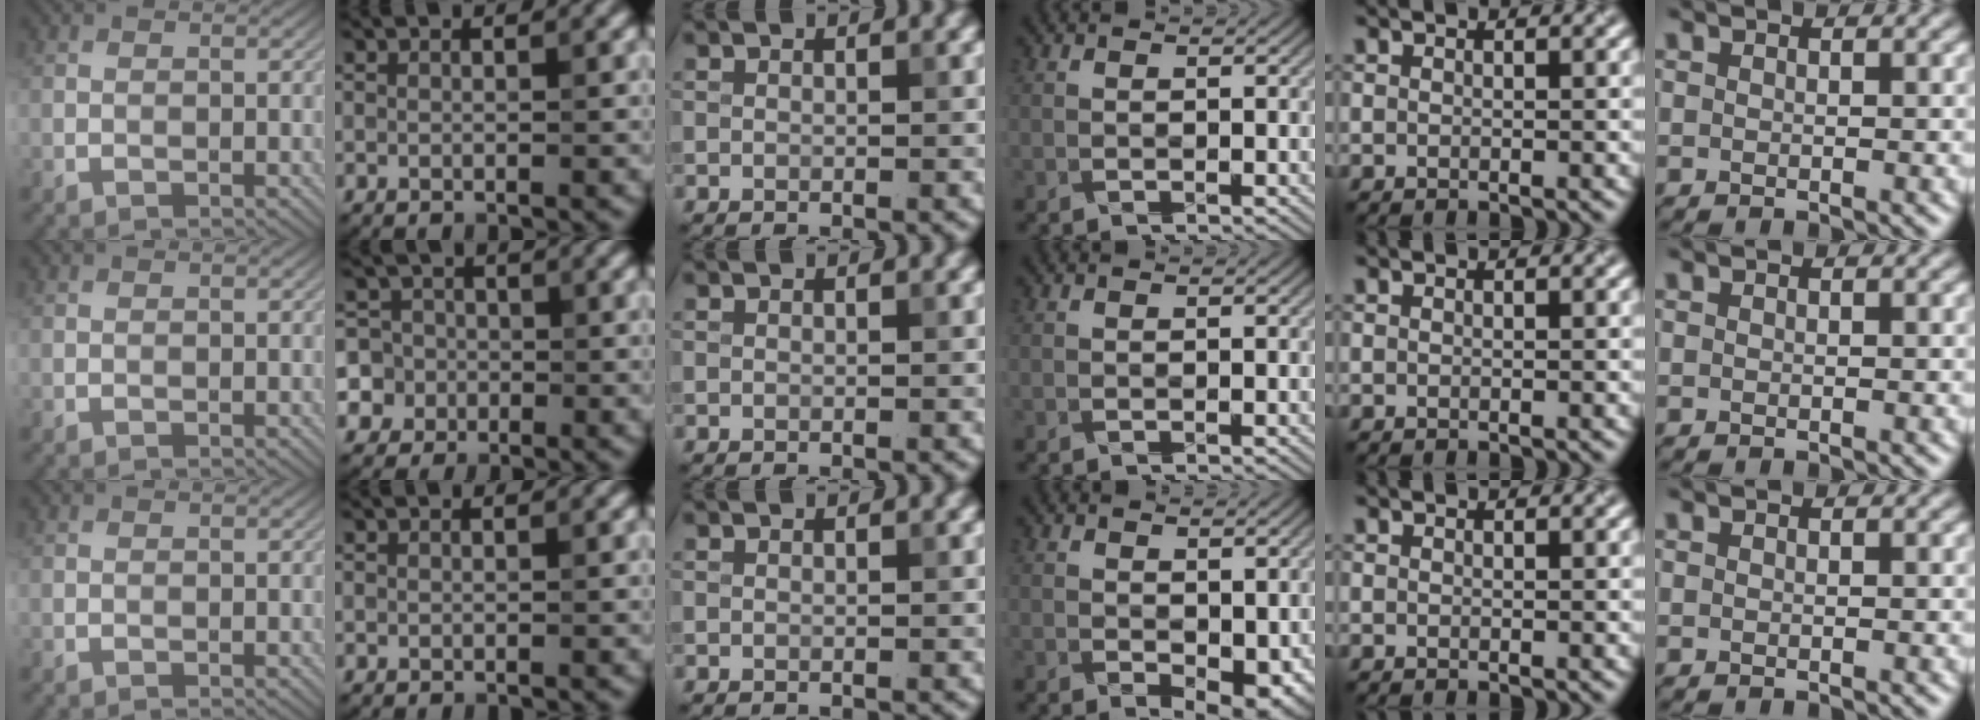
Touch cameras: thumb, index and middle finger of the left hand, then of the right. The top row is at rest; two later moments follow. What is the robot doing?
{"motion": "fold", "object": "plastic wrap"}